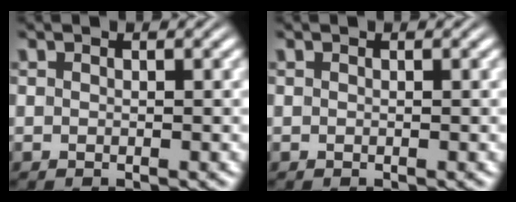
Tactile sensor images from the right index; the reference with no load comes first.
{"total": 0.0}